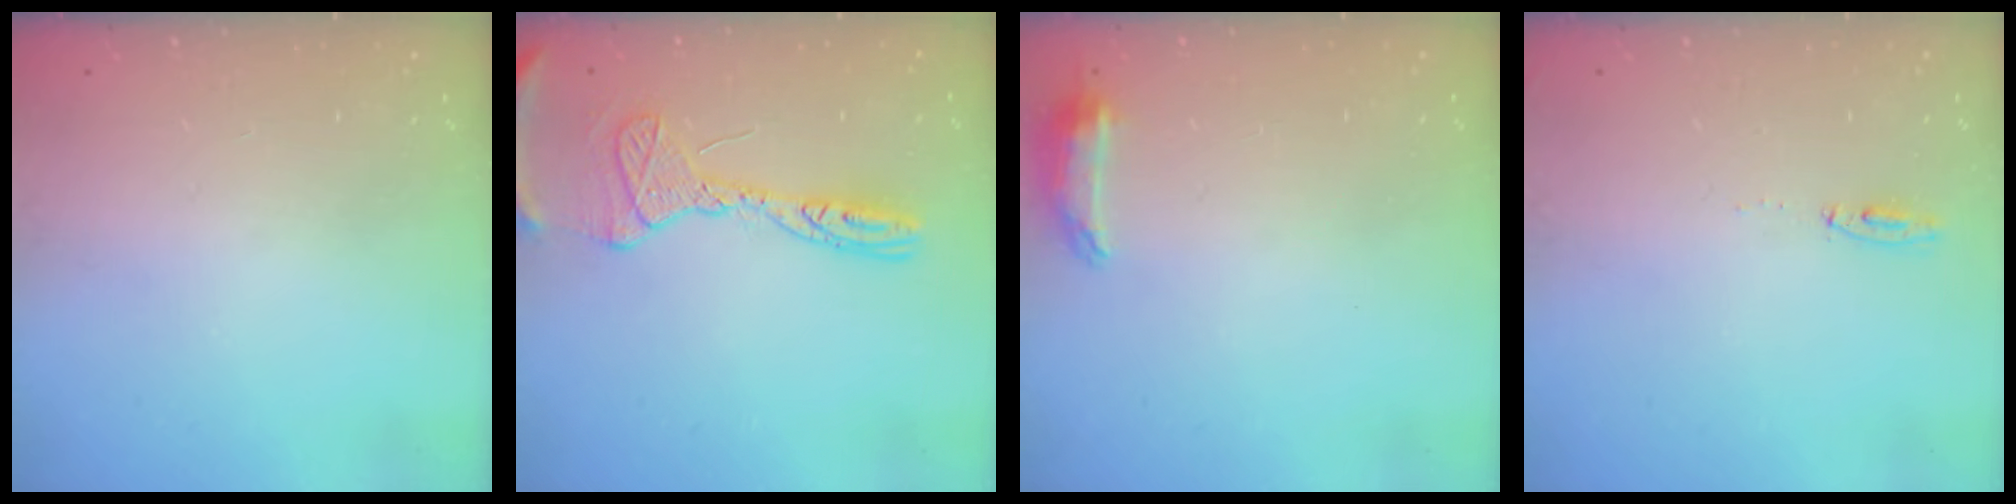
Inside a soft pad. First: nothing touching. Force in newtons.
{"total": 14.7, "press": 14.6, "slide": 1.4}
{"total": 6.6, "press": 6.6, "slide": 0.9}
{"total": 16.2, "press": 5.8, "slide": 15.1}